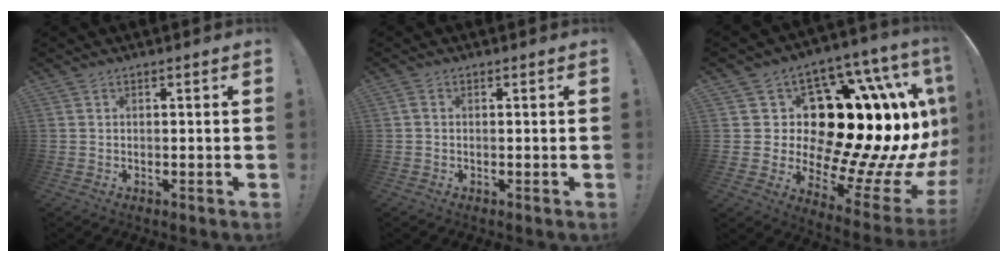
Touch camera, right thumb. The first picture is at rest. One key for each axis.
{"total": 0.8, "fx": -0.2, "fy": 0.5, "fz": 0.6, "tx": -0.021, "ty": 0.006, "tz": -0.002}
{"total": 21.5, "fx": 3.3, "fy": 8.4, "fz": 19.5, "tx": -0.296, "ty": -0.092, "tz": 0.099}